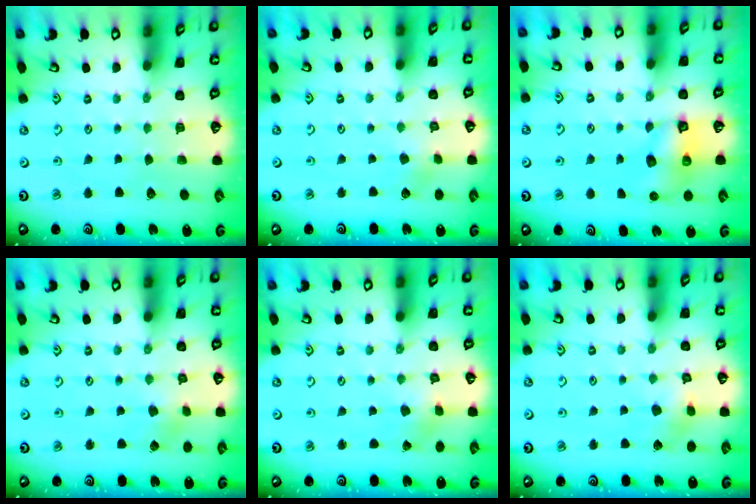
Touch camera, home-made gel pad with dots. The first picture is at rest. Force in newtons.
{"total": 2.6, "press": 2.6, "slide": 0.2}
{"total": 6.6, "press": 6.6, "slide": 0.6}
{"total": 2.4, "press": 2.4, "slide": 0.3}
{"total": 1.1, "press": 1.0, "slide": 0.1}
{"total": 5.4, "press": 5.4, "slide": 0.5}